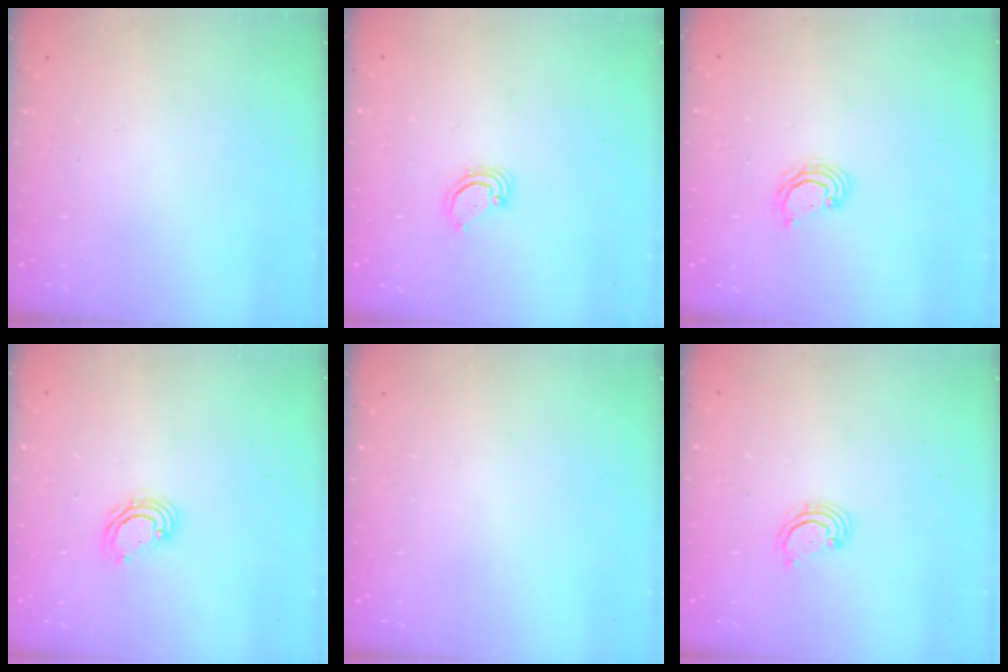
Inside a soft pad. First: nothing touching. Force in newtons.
{"total": 3.1, "press": 3.1, "slide": 0.2}
{"total": 3.9, "press": 3.8, "slide": 0.2}
{"total": 5.6, "press": 5.6, "slide": 0.4}
{"total": 0.0}
{"total": 2.6, "press": 2.6, "slide": 0.3}